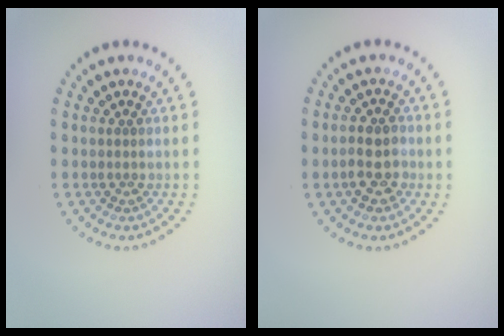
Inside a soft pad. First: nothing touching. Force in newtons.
{"total": 2.8, "press": 2.7, "slide": 0.6}